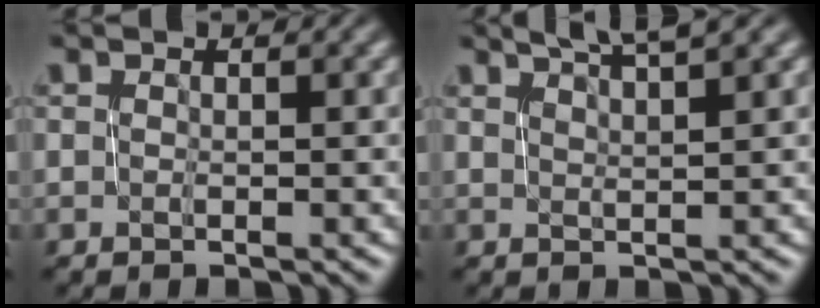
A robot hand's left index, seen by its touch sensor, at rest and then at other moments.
{"total": 4.3, "force": [3.3, 0.4, 2.7], "torque": [-0.034, 0.009, 0.051]}